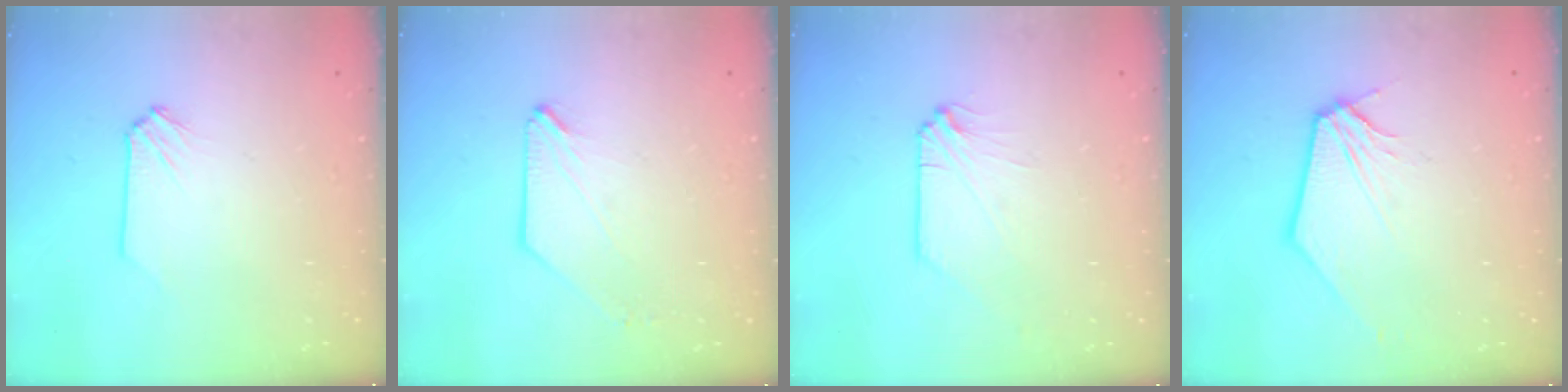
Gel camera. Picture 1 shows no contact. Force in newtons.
{"total": 0.0}
{"total": 0.0}
{"total": 1.2, "press": 1.2, "slide": 0.3}